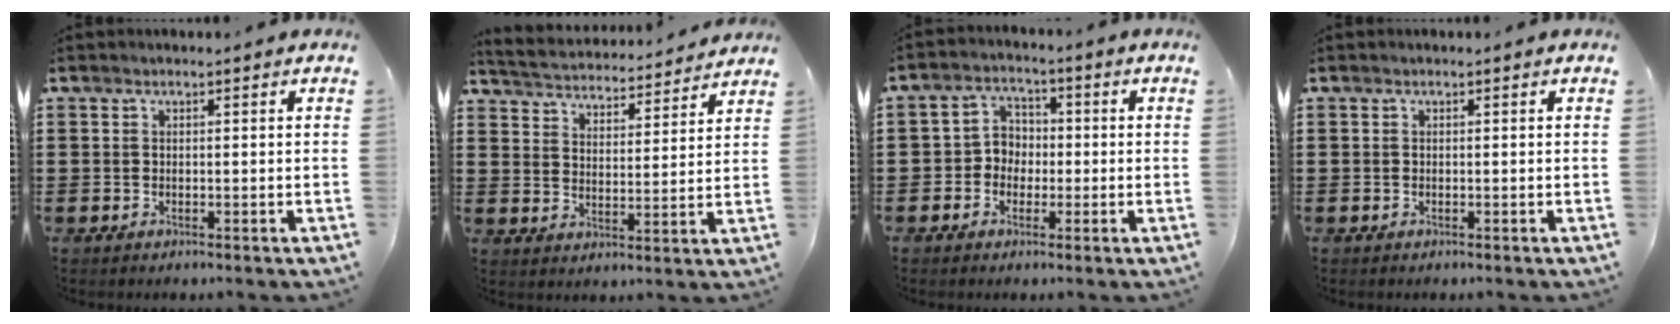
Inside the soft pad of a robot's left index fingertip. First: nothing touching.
{"total": 3.9, "force": [3.9, -0.1, -0.1], "torque": [-0.021, -0.034, 0.062]}
{"total": 4.2, "force": [-1.2, 3.8, 1.4], "torque": [-0.041, 0.013, -0.029]}
{"total": 0.0}